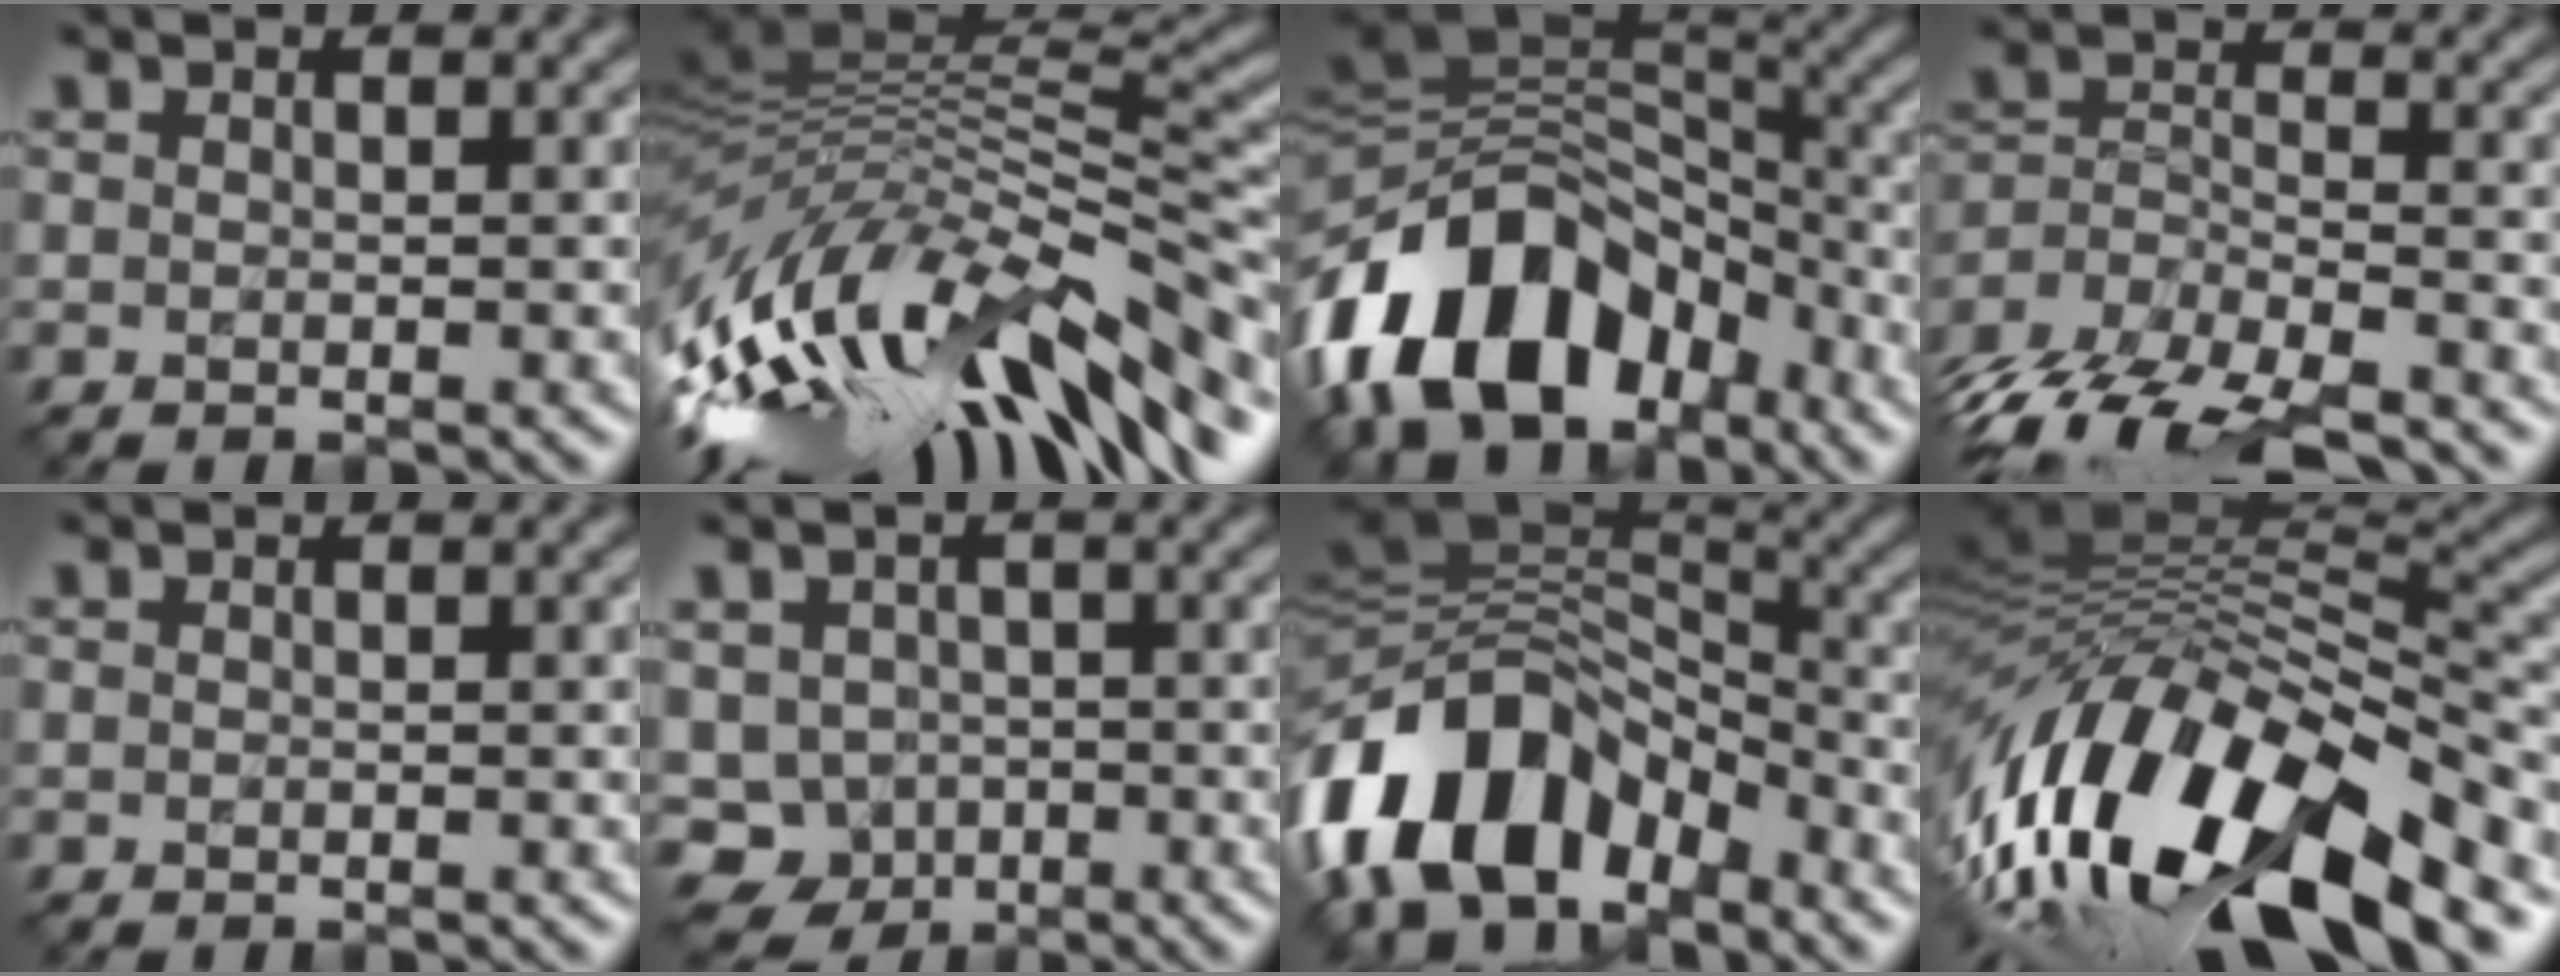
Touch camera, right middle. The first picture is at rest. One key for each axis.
{"total": 15.3, "fx": -6.0, "fy": 5.5, "fz": 12.9, "tx": -0.244, "ty": 0.011, "tz": -0.100}
{"total": 14.2, "fx": -7.1, "fy": 9.3, "fz": 8.1, "tx": -0.157, "ty": 0.015, "tz": -0.130}
{"total": 12.8, "fx": -11.3, "fy": 4.5, "fz": 4.1, "tx": -0.077, "ty": -0.005, "tz": -0.176}
{"total": 0.0}
{"total": 5.6, "fx": -2.3, "fy": 4.8, "fz": 1.8, "tx": -0.025, "ty": -0.005, "tz": -0.038}
{"total": 12.6, "fx": -7.3, "fy": 7.5, "fz": 7.0, "tx": -0.131, "ty": 0.016, "tz": -0.141}
{"total": 17.9, "fx": -8.5, "fy": 7.0, "fz": 14.2, "tx": -0.262, "ty": -0.005, "tz": -0.146}